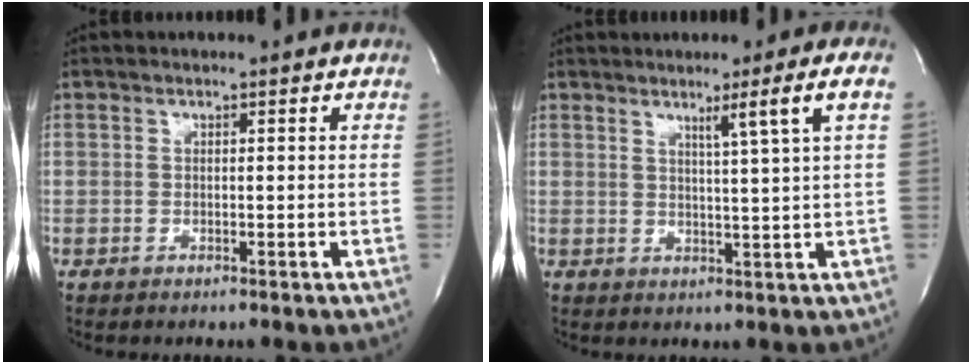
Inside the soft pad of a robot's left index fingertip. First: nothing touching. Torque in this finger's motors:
{"motor_torque": [0.12, 0.04, 0.10, 0.02]}